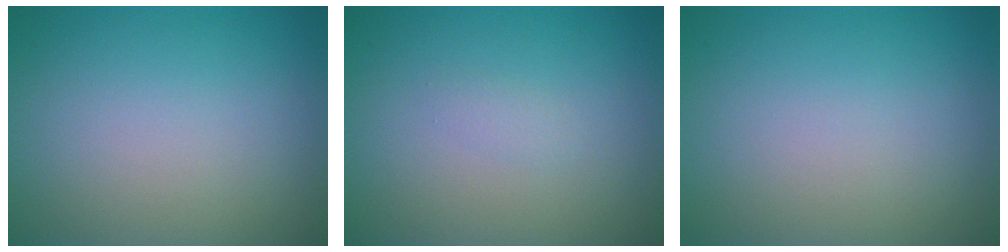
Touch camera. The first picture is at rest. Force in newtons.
{"total": 0.8, "press": 0.8, "slide": 0.1}
{"total": 0.0}